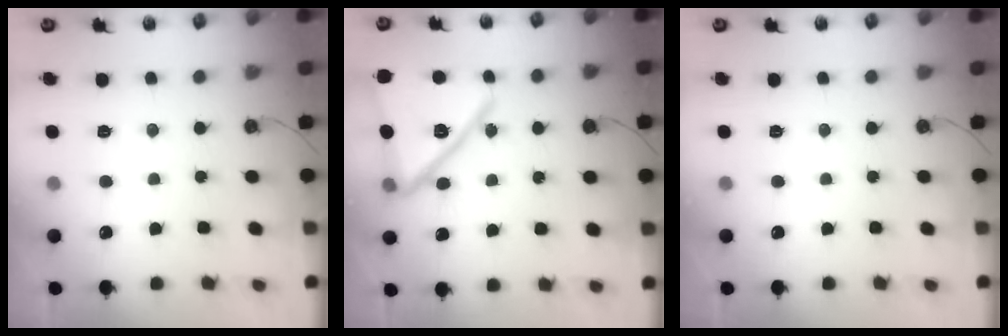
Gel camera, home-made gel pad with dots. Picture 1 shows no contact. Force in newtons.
{"total": 17.9, "press": 16.8, "slide": 6.2}
{"total": 0.0}